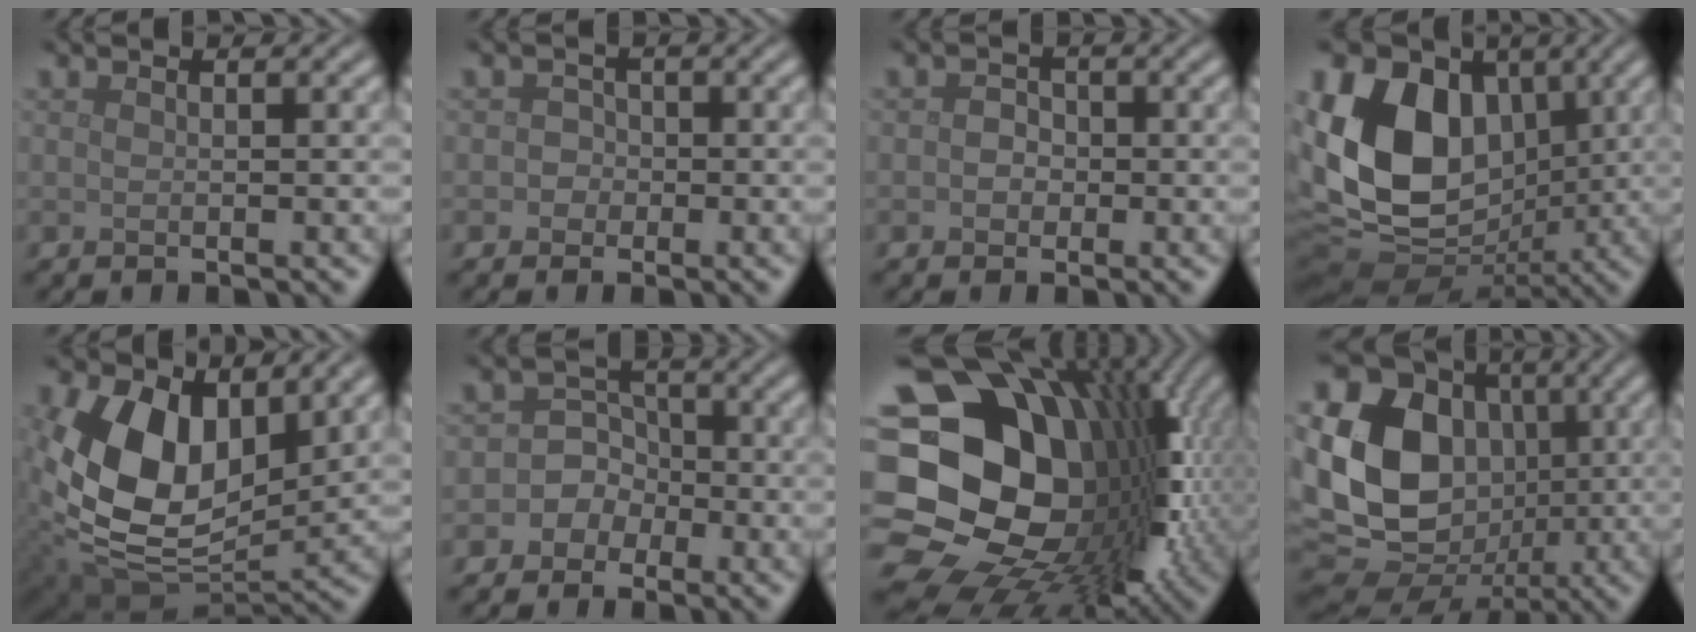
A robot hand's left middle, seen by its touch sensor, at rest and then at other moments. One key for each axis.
{"total": 1.4, "fx": -0.3, "fy": 1.3, "fz": 0.3, "tx": 0.016, "ty": 0.001, "tz": -0.011}
{"total": 1.5, "fx": -0.2, "fy": 1.4, "fz": 0.6, "tx": -0.001, "ty": -0.001, "tz": -0.012}
{"total": 16.2, "fx": 1.6, "fy": 12.3, "fz": 10.5, "tx": -0.205, "ty": 0.016, "tz": 0.034}
{"total": 11.8, "fx": 2.9, "fy": 7.3, "fz": 8.7, "tx": -0.176, "ty": -0.023, "tz": 0.058}
{"total": 5.1, "fx": -1.7, "fy": 4.7, "fz": 0.8, "tx": 0.016, "ty": 0.025, "tz": -0.056}
{"total": 22.7, "fx": -2.5, "fy": 18.7, "fz": 12.7, "tx": -0.211, "ty": -0.009, "tz": -0.074}
{"total": 19.9, "fx": 1.4, "fy": 17.5, "fz": 9.4, "tx": -0.215, "ty": 0.023, "tz": -0.006}